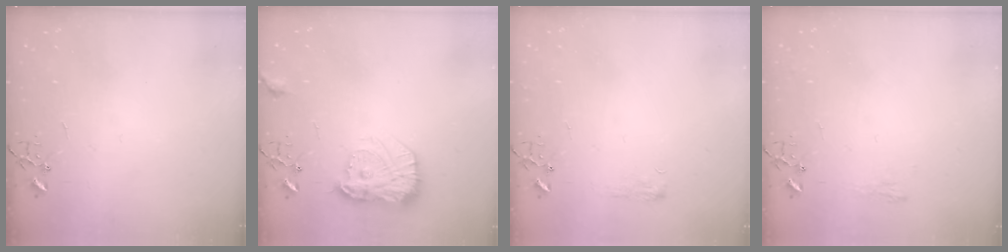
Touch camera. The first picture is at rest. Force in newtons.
{"total": 16.5, "press": 16.5, "slide": 1.1}
{"total": 6.4, "press": 6.3, "slide": 0.9}
{"total": 6.4, "press": 6.4, "slide": 0.6}